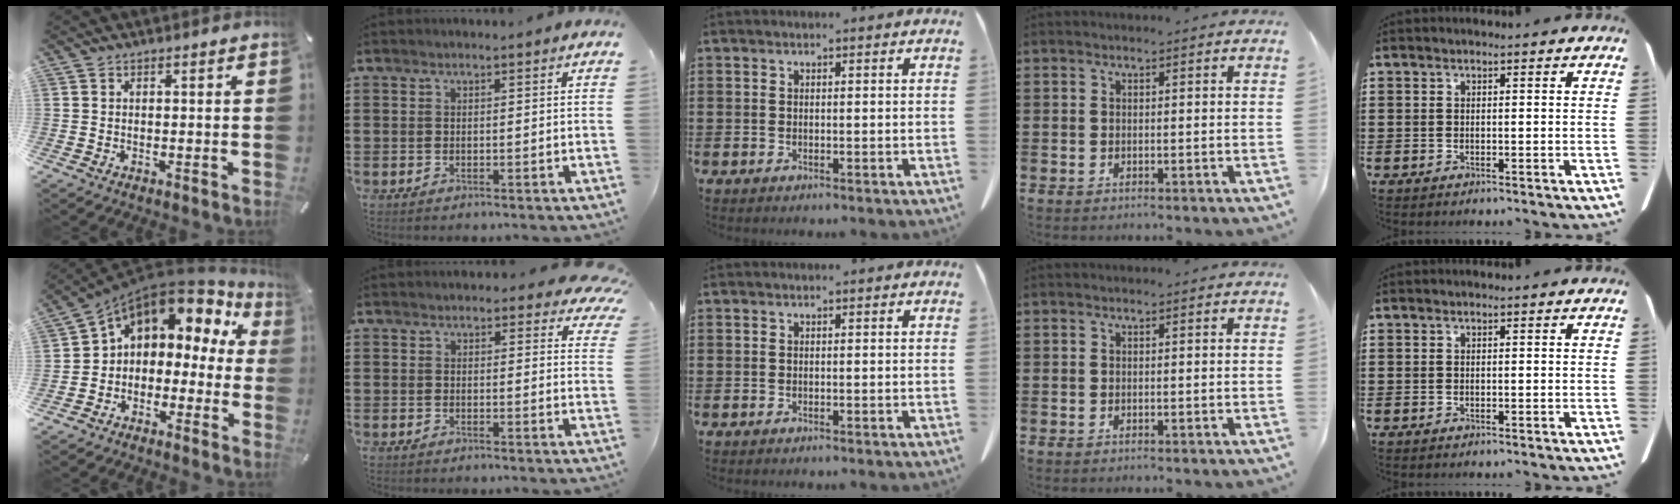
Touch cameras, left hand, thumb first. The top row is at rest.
{"thumb": {"total": 7.4, "force": [4.3, 5.6, 2.4], "torque": [-0.051, -0.044, 0.074]}, "index": {"total": 3.6, "force": [3.2, 1.2, 1.1], "torque": [-0.015, -0.010, 0.057]}}